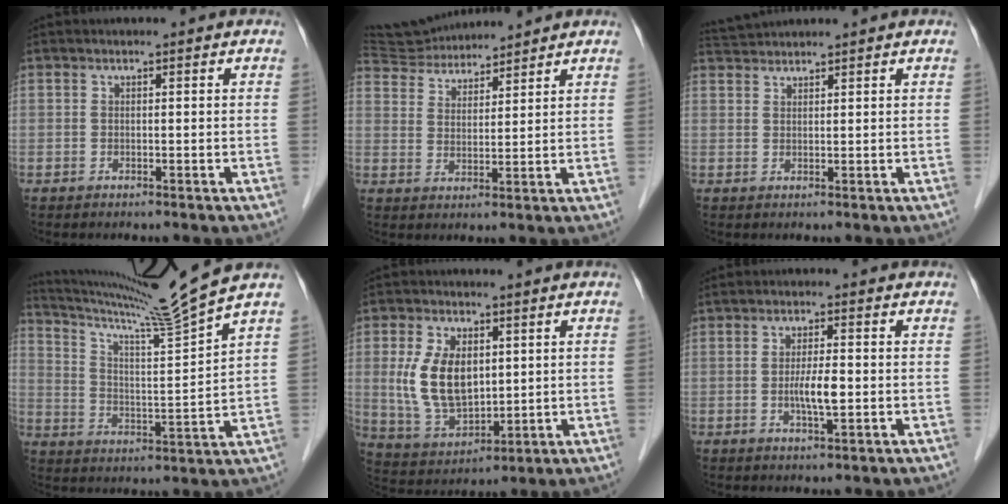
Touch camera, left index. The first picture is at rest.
{"total": 8.8, "force": [8.6, 1.4, 1.1], "torque": [-0.028, 0.027, 0.159]}
{"total": 3.1, "force": [3.1, -0.3, 0.1], "torque": [-0.010, 0.022, 0.065]}
{"total": 14.6, "force": [12.8, -4.0, 5.9], "torque": [-0.108, -0.040, 0.211]}
{"total": 9.9, "force": [1.8, 5.6, 7.9], "torque": [-0.173, 0.001, 0.050]}
{"total": 4.1, "force": [-0.6, 0.4, 4.0], "torque": [-0.076, -0.004, -0.010]}